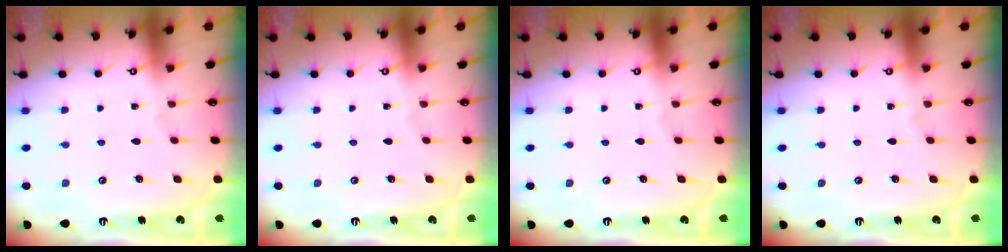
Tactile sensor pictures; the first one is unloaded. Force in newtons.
{"total": 0.0}
{"total": 0.0}
{"total": 0.0}